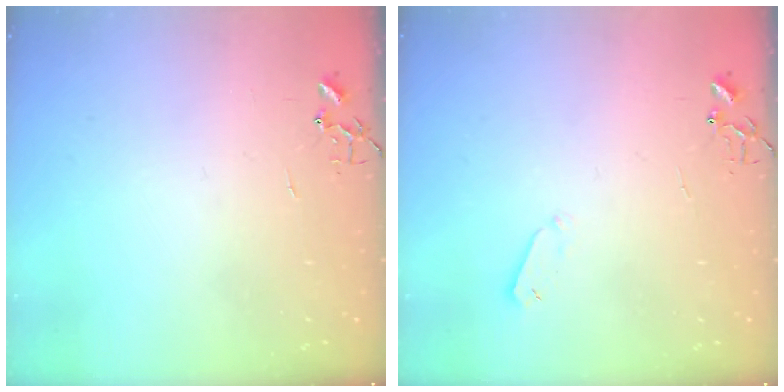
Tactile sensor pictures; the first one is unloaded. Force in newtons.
{"total": 3.5, "press": 3.4, "slide": 0.8}